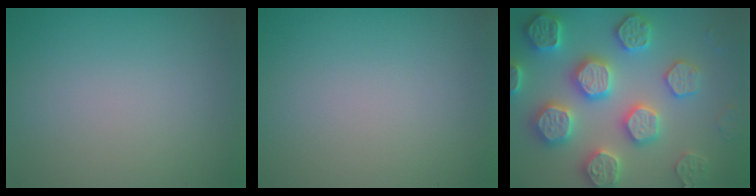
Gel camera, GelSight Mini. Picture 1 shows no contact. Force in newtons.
{"total": 0.0}
{"total": 7.9, "press": 7.7, "slide": 1.7}